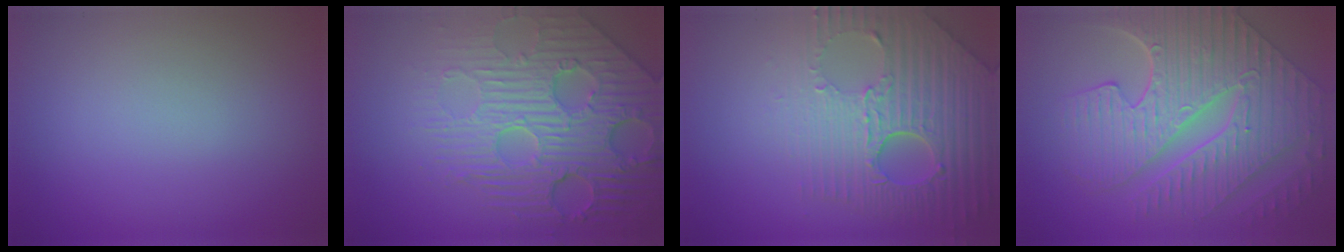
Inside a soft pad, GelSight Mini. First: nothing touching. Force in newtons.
{"total": 8.5, "press": 6.0, "slide": 6.1}
{"total": 8.9, "press": 6.0, "slide": 6.6}
{"total": 10.4, "press": 7.3, "slide": 7.4}